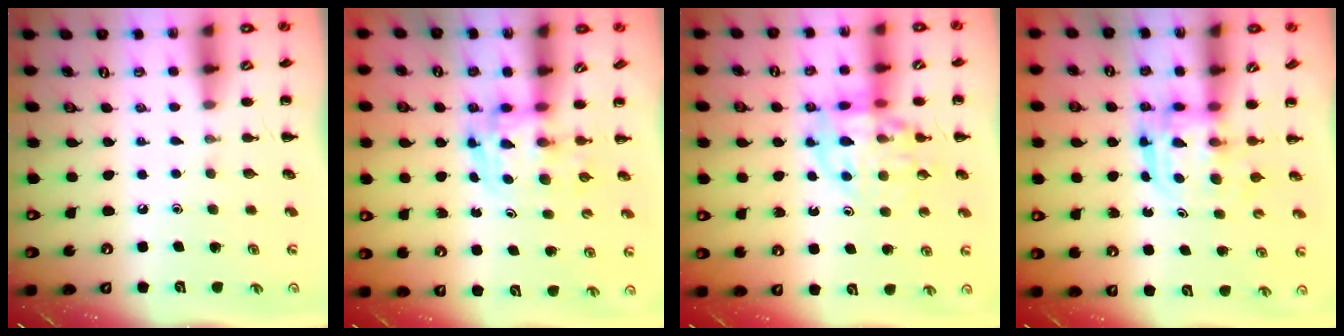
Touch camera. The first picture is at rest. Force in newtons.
{"total": 3.5, "press": 3.5, "slide": 0.6}
{"total": 14.0, "press": 13.6, "slide": 3.0}
{"total": 3.1, "press": 3.1, "slide": 0.2}